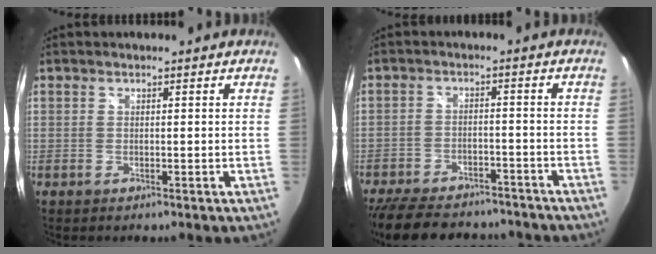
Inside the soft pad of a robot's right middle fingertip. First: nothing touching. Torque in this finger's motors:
{"motor_torque": [1.10, -1.04, 0.59, 0.15]}